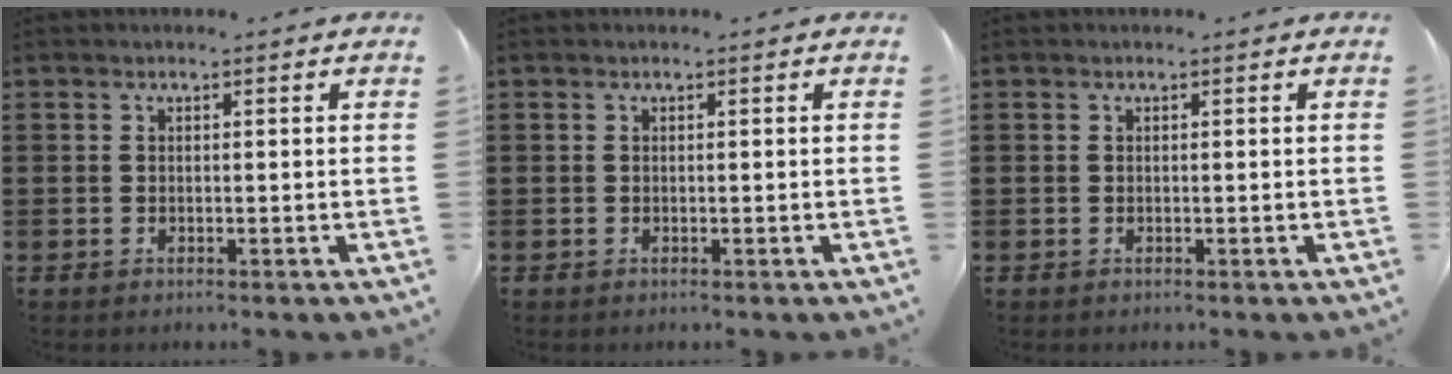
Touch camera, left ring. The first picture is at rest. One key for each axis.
{"total": 0.0}
{"total": 0.0}